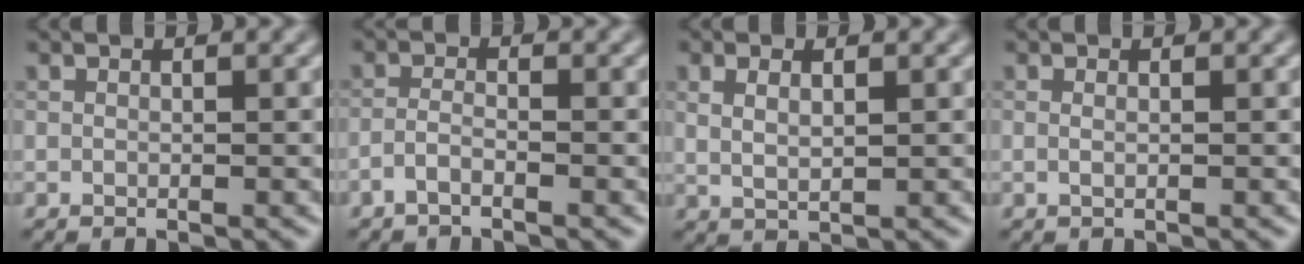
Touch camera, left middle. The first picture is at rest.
{"total": 1.4, "force": [-0.9, 0.3, 0.9], "torque": [-0.020, 0.004, -0.023]}
{"total": 2.0, "force": [0.9, 0.7, 1.6], "torque": [-0.034, -0.001, 0.020]}
{"total": 0.6, "force": [0.2, 0.2, 0.5], "torque": [-0.012, -0.001, -0.002]}